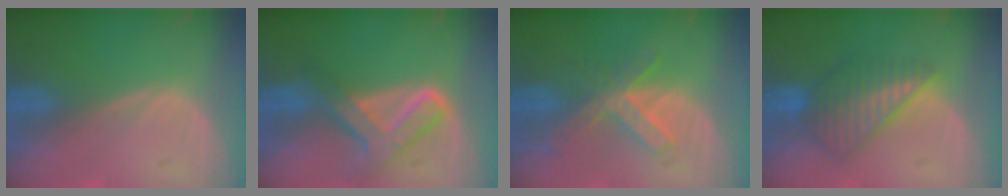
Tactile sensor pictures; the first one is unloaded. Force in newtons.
{"total": 7.8, "press": 6.7, "slide": 4.1}
{"total": 6.0, "press": 5.7, "slide": 1.9}
{"total": 6.6, "press": 6.5, "slide": 1.2}